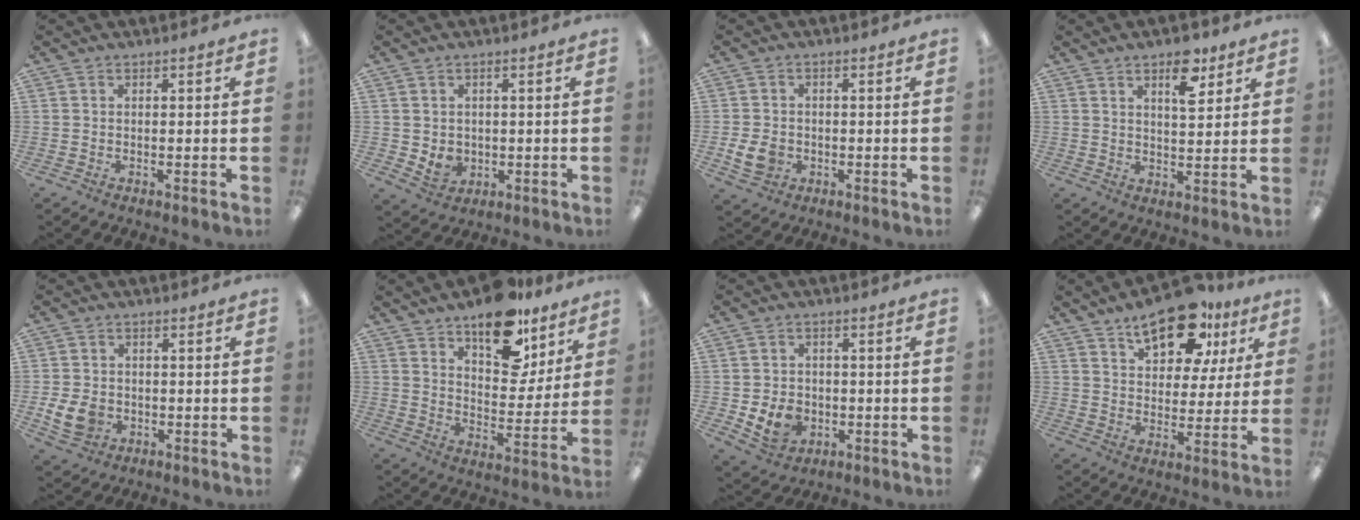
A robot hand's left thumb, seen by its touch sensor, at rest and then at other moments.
{"total": 3.8, "force": [0.6, 3.5, 1.3], "torque": [-0.010, 0.000, 0.011]}
{"total": 5.5, "force": [-1.3, 4.4, 3.0], "torque": [-0.060, 0.002, -0.024]}
{"total": 8.4, "force": [5.1, 3.6, 5.6], "torque": [-0.066, -0.026, 0.080]}
{"total": 6.7, "force": [-1.4, 5.4, 3.7], "torque": [-0.073, 0.003, -0.026]}
{"total": 15.7, "force": [11.6, 7.3, 7.7], "torque": [-0.101, -0.070, 0.200]}
{"total": 7.8, "force": [-1.8, 6.5, 4.0], "torque": [-0.086, 0.015, -0.028]}
{"total": 15.5, "force": [10.2, 7.7, 8.8], "torque": [-0.130, -0.041, 0.178]}